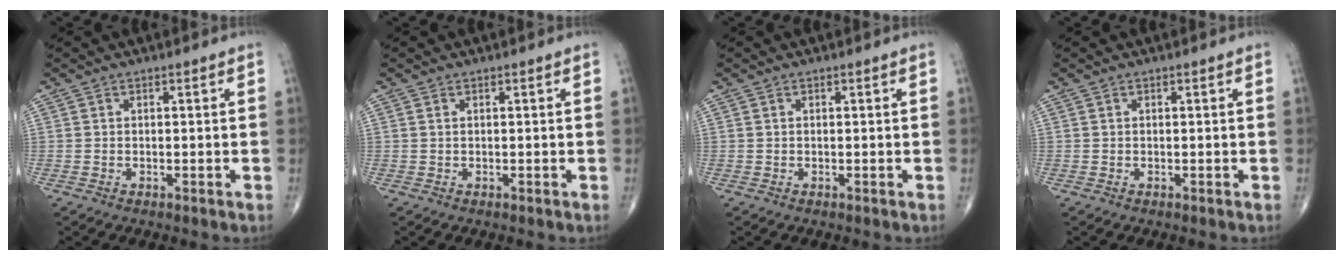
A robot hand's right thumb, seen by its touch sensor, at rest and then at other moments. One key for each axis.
{"total": 0.0}
{"total": 0.0}
{"total": 0.0}